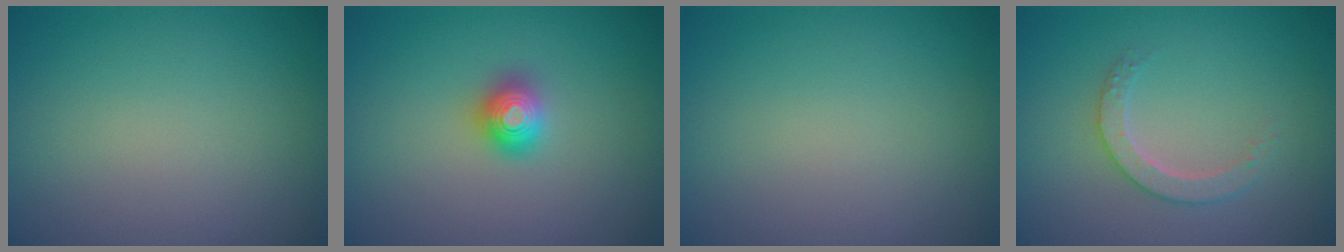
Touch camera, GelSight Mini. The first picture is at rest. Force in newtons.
{"total": 2.0, "press": 2.0, "slide": 0.2}
{"total": 0.0}
{"total": 2.5, "press": 2.4, "slide": 0.7}